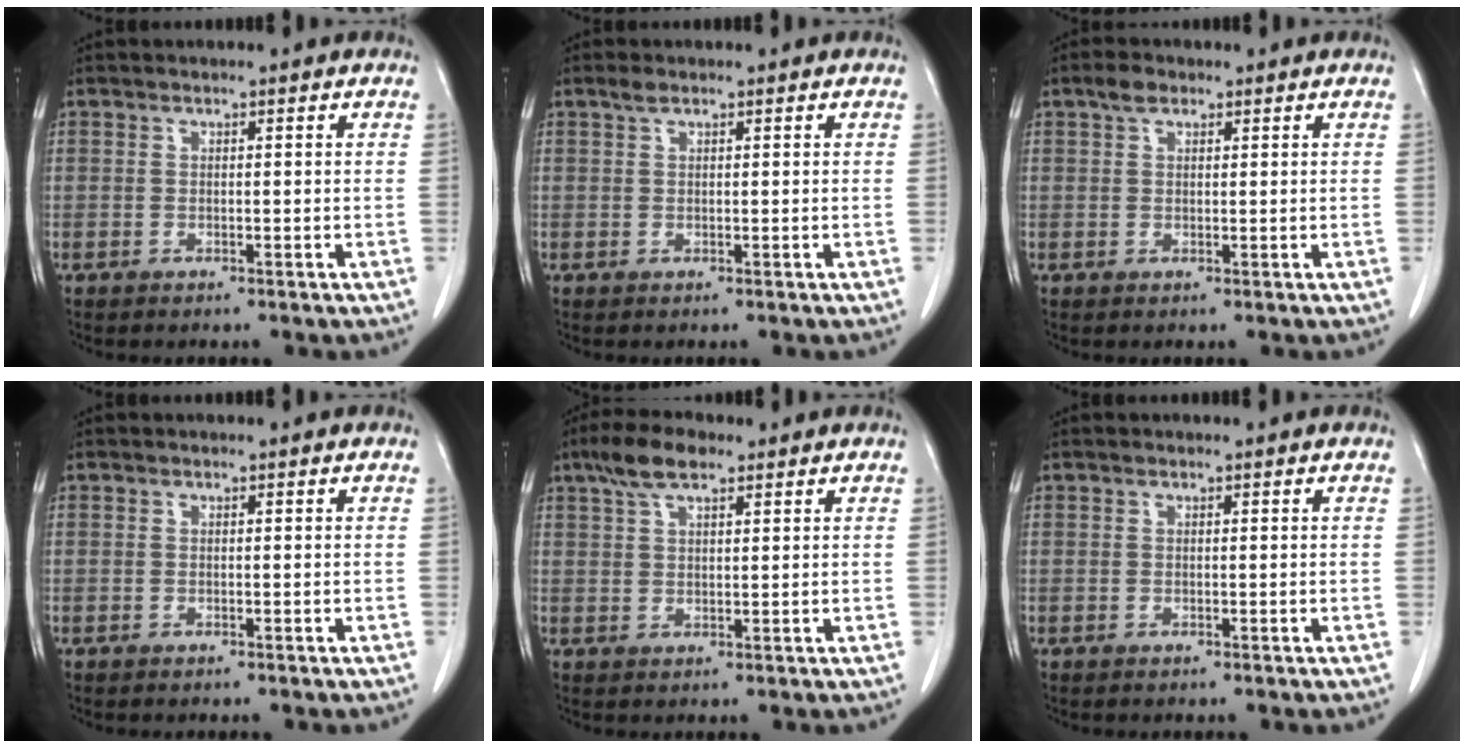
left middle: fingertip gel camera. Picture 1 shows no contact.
{"total": 1.0, "force": [0.8, 0.3, 0.6], "torque": [-0.016, 0.005, 0.016]}
{"total": 1.6, "force": [1.1, 0.8, 0.8], "torque": [-0.018, 0.004, 0.020]}
{"total": 0.0}
{"total": 5.9, "force": [4.0, 1.8, 4.0], "torque": [-0.087, 0.016, 0.074]}
{"total": 0.0}